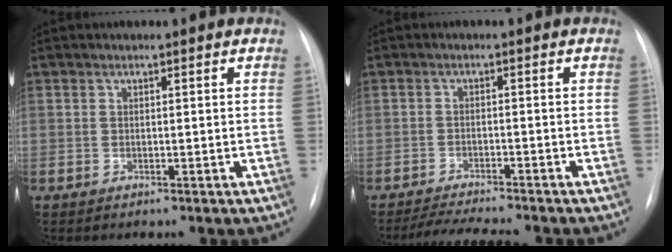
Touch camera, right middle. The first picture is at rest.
{"total": 7.5, "force": [-6.8, 0.3, 3.2], "torque": [-0.051, -0.016, -0.107]}